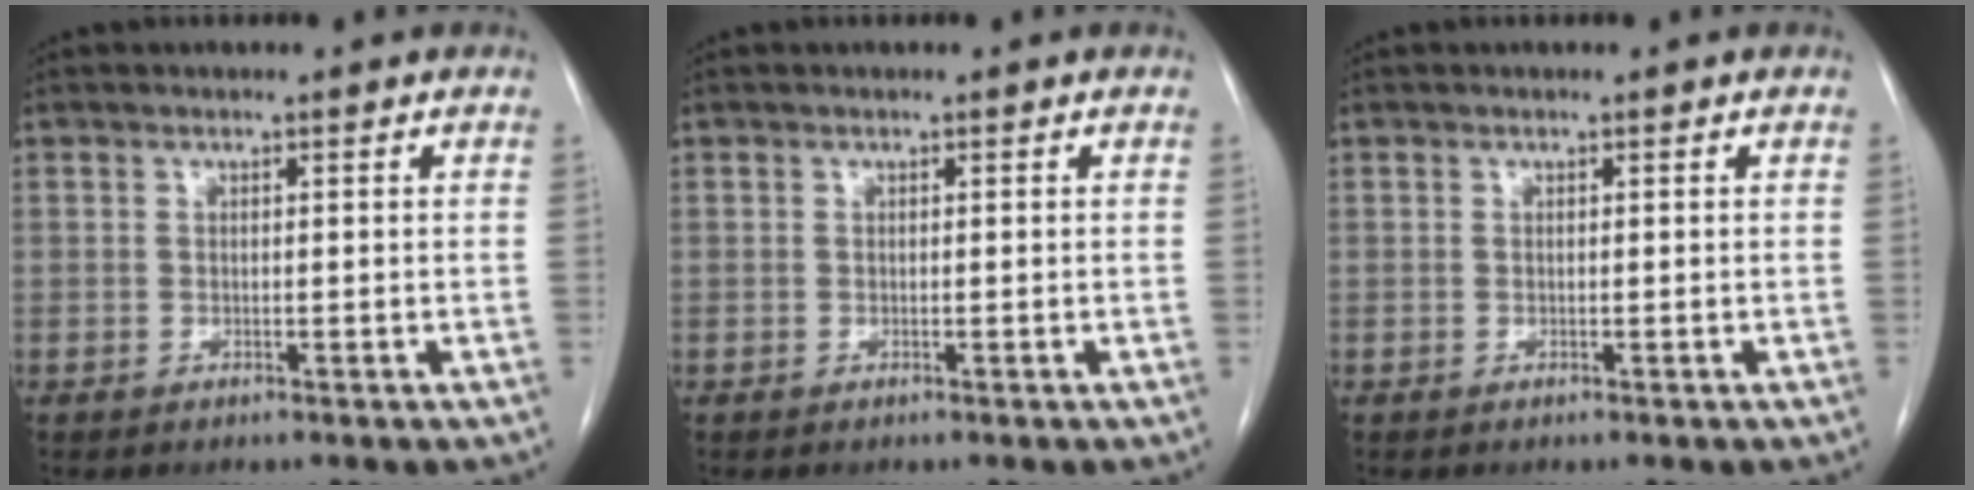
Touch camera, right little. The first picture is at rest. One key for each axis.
{"total": 0.0}
{"total": 0.0}